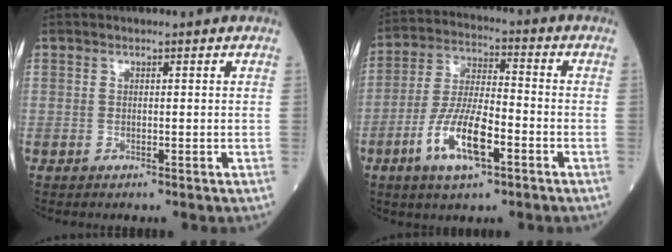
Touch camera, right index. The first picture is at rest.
{"total": 11.0, "force": [-4.7, 2.9, 9.5], "torque": [-0.197, -0.004, -0.087]}